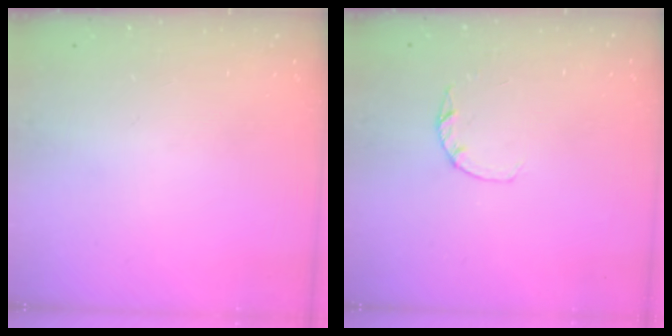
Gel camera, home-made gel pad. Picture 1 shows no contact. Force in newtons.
{"total": 2.2, "press": 2.2, "slide": 0.4}